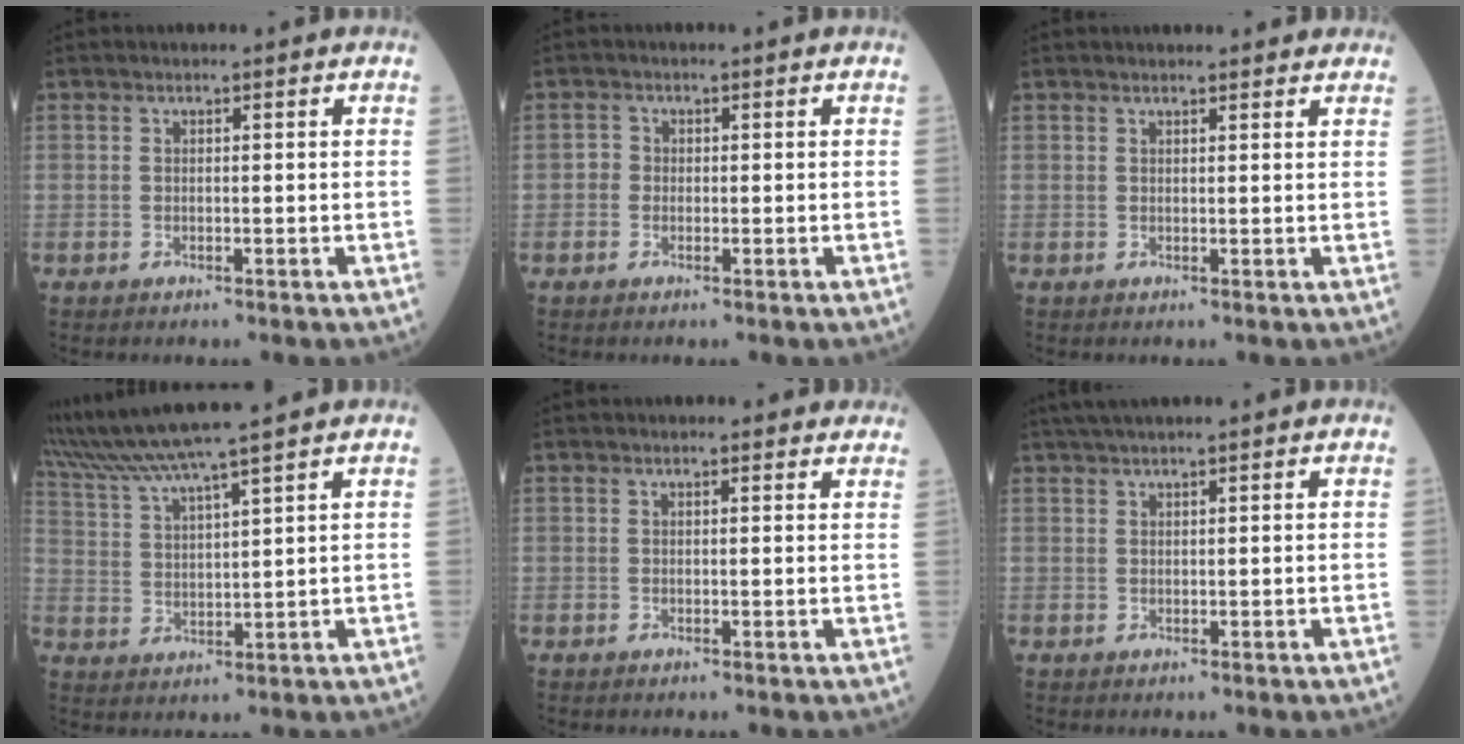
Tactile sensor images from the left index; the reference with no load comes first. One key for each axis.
{"total": 1.2, "fx": -0.4, "fy": 1.1, "fz": 0.3, "tx": -0.001, "ty": 0.006, "tz": -0.009}
{"total": 6.4, "fx": 5.9, "fy": 1.5, "fz": 2.2, "tx": -0.023, "ty": 0.025, "tz": 0.063}
{"total": 11.1, "fx": 9.7, "fy": -2.1, "fz": 5.0, "tx": -0.101, "ty": 0.018, "tz": 0.180}
{"total": 4.0, "fx": 3.7, "fy": 1.2, "fz": 1.0, "tx": -0.004, "ty": 0.013, "tz": 0.033}
{"total": 4.4, "fx": 3.7, "fy": -0.2, "fz": 2.4, "tx": -0.039, "ty": 0.031, "tz": 0.068}